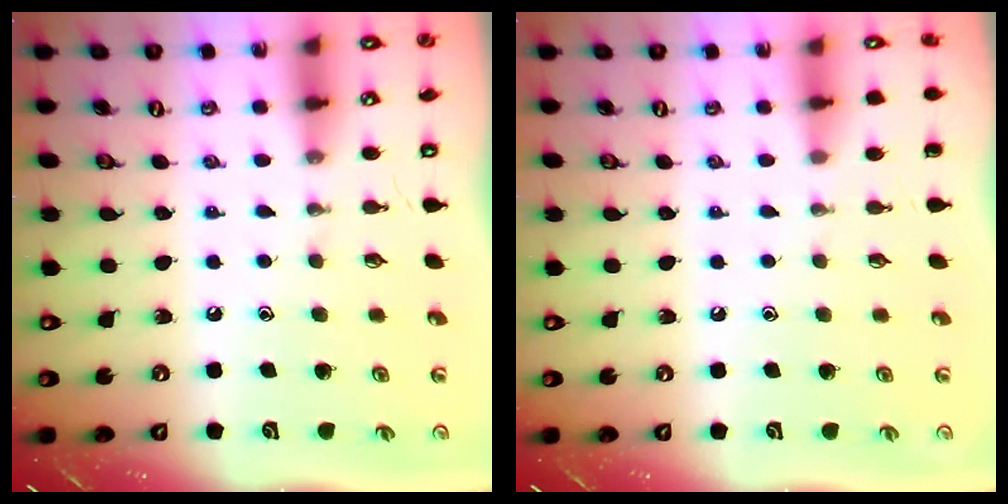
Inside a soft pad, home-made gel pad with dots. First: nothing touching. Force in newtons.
{"total": 0.0}